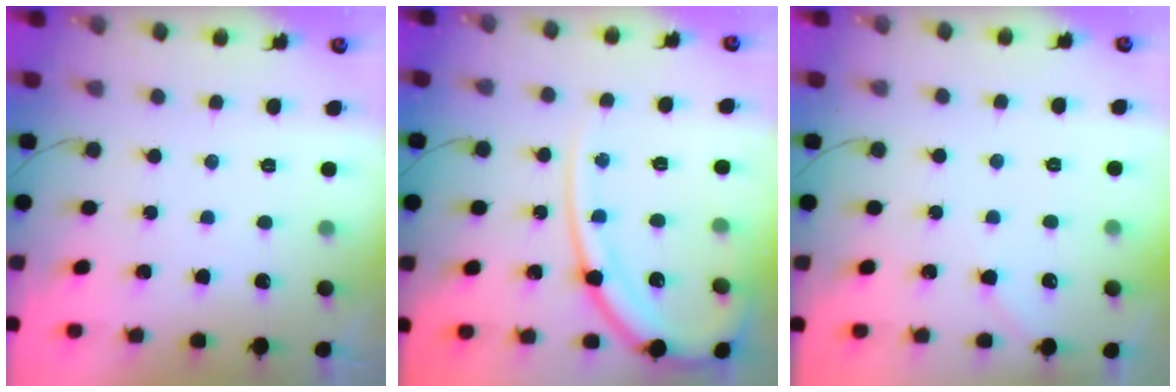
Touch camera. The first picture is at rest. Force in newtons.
{"total": 15.5, "press": 15.4, "slide": 1.7}
{"total": 2.2, "press": 2.1, "slide": 0.3}